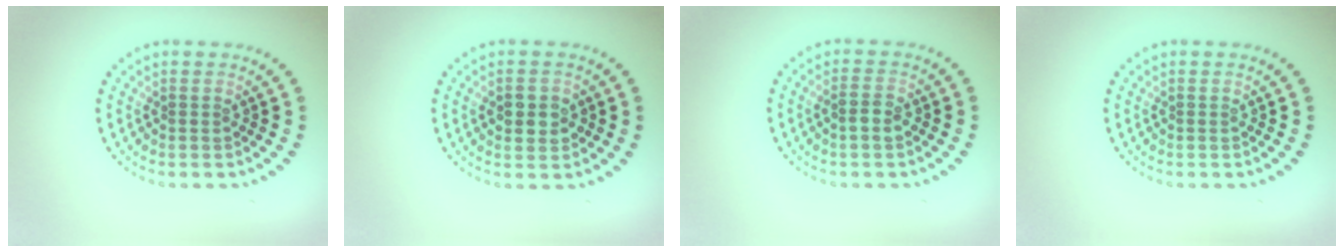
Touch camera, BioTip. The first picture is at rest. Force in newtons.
{"total": 2.4, "press": 2.4, "slide": 0.2}
{"total": 1.6, "press": 1.6, "slide": 0.3}
{"total": 0.0}